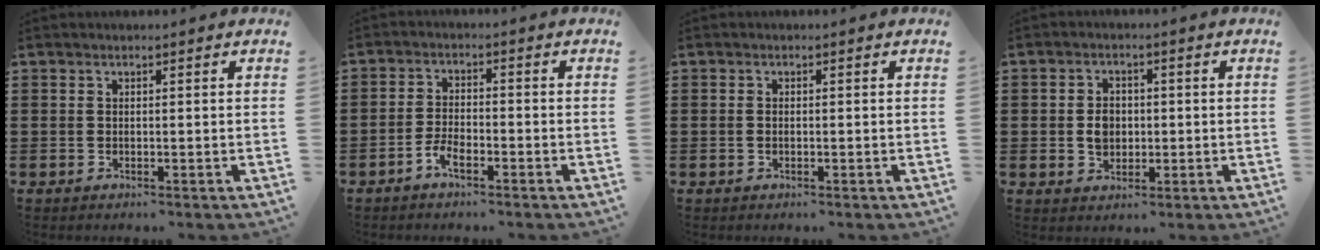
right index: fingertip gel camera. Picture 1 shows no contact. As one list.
[{"total": 3.1, "force": [-2.1, 1.1, 1.9], "torque": [-0.049, 0.000, -0.046]}, {"total": 0.6, "force": [-0.1, 0.2, 0.6], "torque": [-0.014, -0.003, -0.001]}, {"total": 3.5, "force": [-0.1, 2.7, 2.3], "torque": [-0.041, 0.003, -0.006]}]